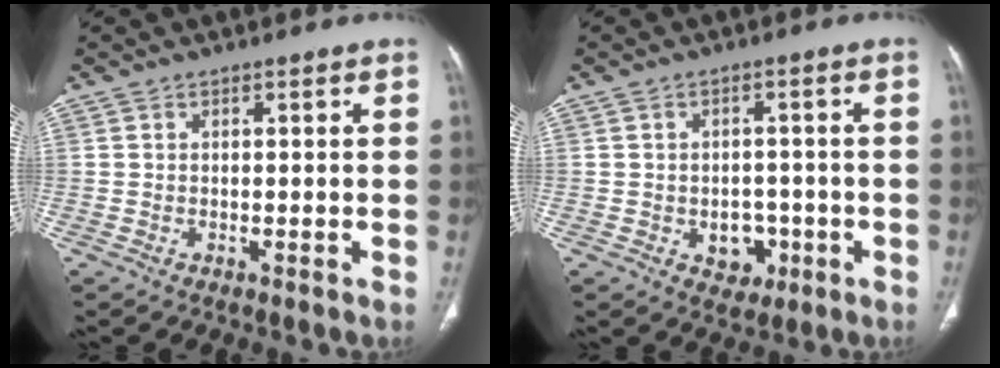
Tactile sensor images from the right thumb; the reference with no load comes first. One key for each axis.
{"total": 5.2, "fx": -1.7, "fy": 4.1, "fz": 2.7, "tx": -0.008, "ty": 0.014, "tz": -0.016}